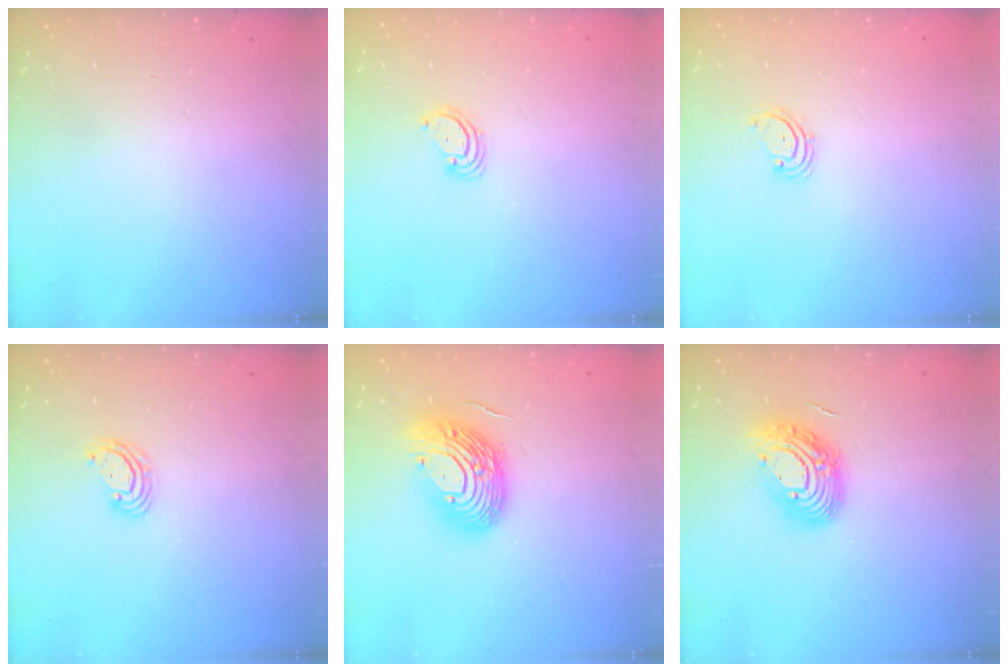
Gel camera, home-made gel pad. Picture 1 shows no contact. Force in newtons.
{"total": 3.6, "press": 3.6, "slide": 0.4}
{"total": 2.1, "press": 2.1, "slide": 0.3}
{"total": 3.8, "press": 3.8, "slide": 0.3}
{"total": 16.3, "press": 16.2, "slide": 2.1}
{"total": 14.8, "press": 14.7, "slide": 1.0}